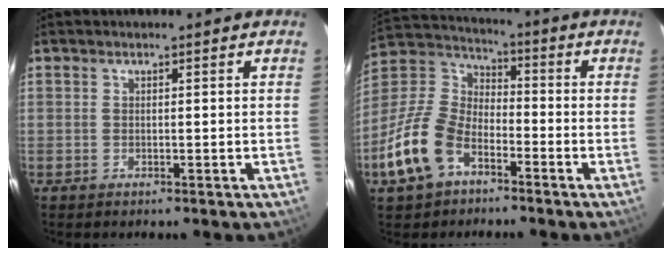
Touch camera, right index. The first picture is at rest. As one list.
[{"total": 15.6, "force": [-7.9, 9.3, 9.7], "torque": [-0.224, 0.004, -0.151]}]